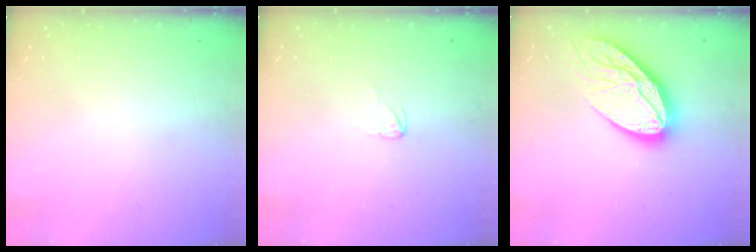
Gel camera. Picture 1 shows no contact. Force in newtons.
{"total": 2.1, "press": 2.1, "slide": 0.2}
{"total": 16.7, "press": 16.7, "slide": 1.2}